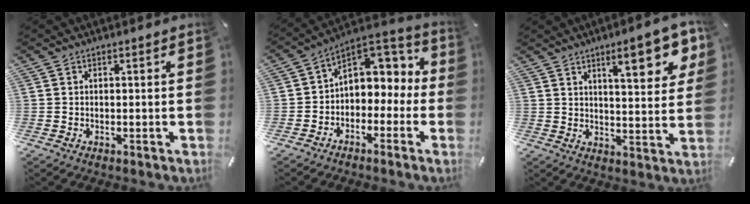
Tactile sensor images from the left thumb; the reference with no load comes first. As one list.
[{"total": 7.7, "force": [1.3, 6.7, 3.4], "torque": [-0.051, -0.007, 0.026]}, {"total": 12.8, "force": [6.9, 3.8, 10.1], "torque": [-0.140, -0.028, 0.109]}]